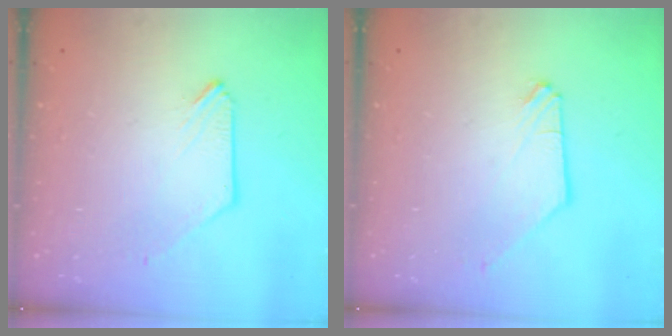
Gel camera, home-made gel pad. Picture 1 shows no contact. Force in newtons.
{"total": 0.0}